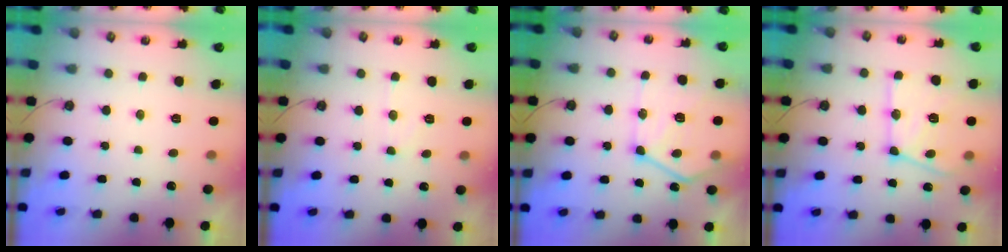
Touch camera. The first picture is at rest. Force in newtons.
{"total": 6.0, "press": 5.9, "slide": 0.7}
{"total": 14.8, "press": 14.7, "slide": 1.5}
{"total": 18.4, "press": 18.4, "slide": 1.3}